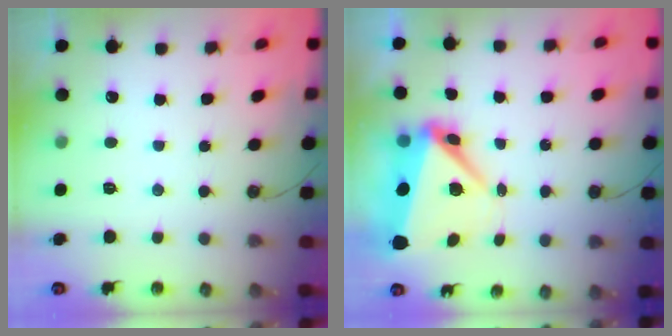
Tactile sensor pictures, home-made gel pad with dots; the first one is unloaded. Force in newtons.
{"total": 8.9, "press": 8.7, "slide": 1.7}